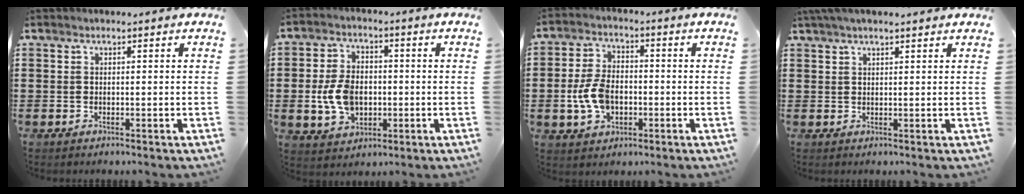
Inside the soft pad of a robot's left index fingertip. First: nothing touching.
{"total": 8.1, "force": [-0.9, 5.6, 5.7], "torque": [-0.133, 0.010, -0.019]}
{"total": 7.7, "force": [-1.5, 5.0, 5.7], "torque": [-0.142, 0.002, -0.035]}
{"total": 2.4, "force": [1.8, 0.3, 1.5], "torque": [-0.032, 0.004, 0.035]}